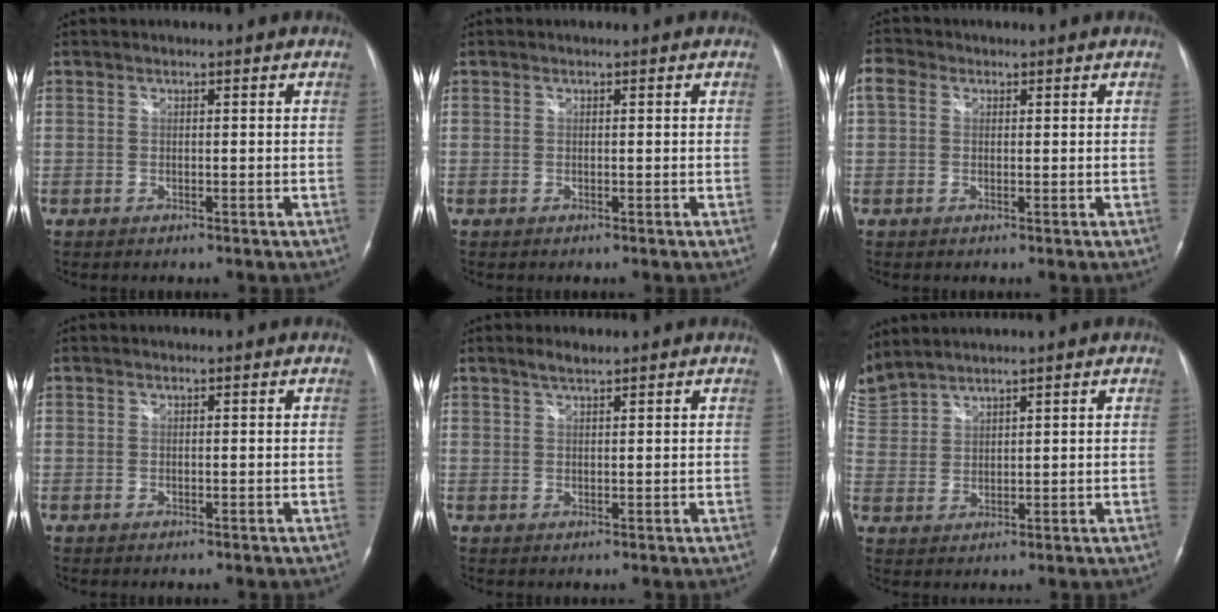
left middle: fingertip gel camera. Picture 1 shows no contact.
{"total": 0.0}
{"total": 2.9, "force": [1.0, 2.2, 1.5], "torque": [-0.045, 0.022, 0.019]}
{"total": 0.0}
{"total": 1.9, "force": [1.6, 0.1, 1.0], "torque": [-0.026, 0.002, 0.033]}
{"total": 7.9, "force": [7.5, 1.3, 2.1], "torque": [-0.063, 0.023, 0.158]}